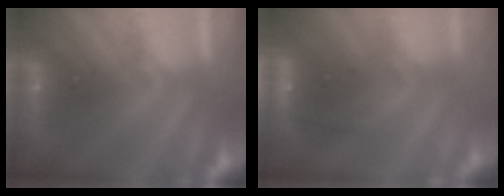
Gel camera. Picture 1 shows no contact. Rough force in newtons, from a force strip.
{"total": 6.1}